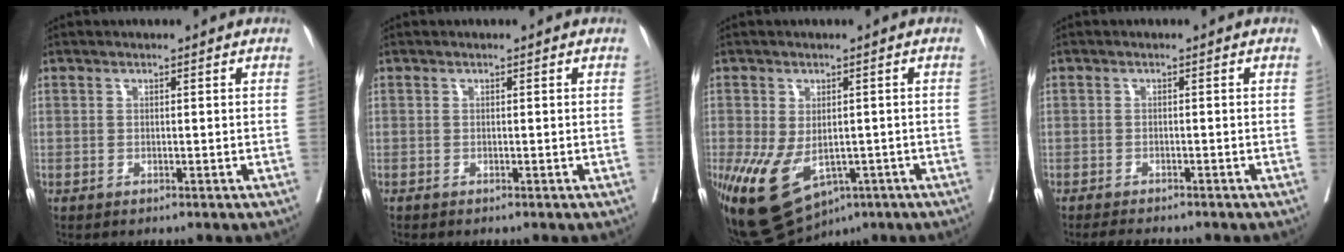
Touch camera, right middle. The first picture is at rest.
{"total": 0.0}
{"total": 14.0, "force": [-6.1, 8.6, 9.3], "torque": [-0.183, -0.019, -0.081]}
{"total": 3.0, "force": [-2.7, 0.8, 1.1], "torque": [-0.016, -0.006, -0.039]}